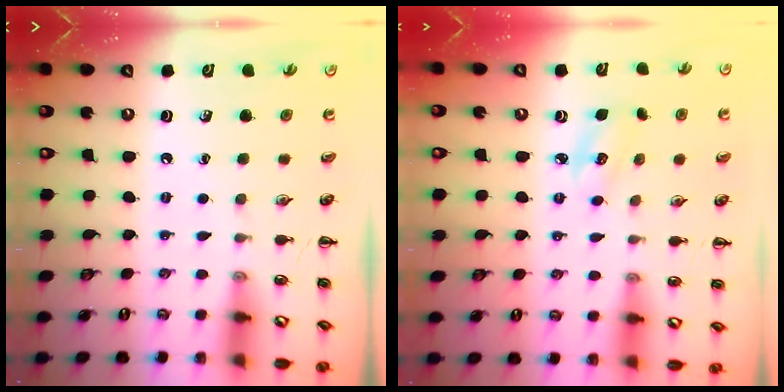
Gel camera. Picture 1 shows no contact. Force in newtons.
{"total": 3.7, "press": 3.6, "slide": 0.8}